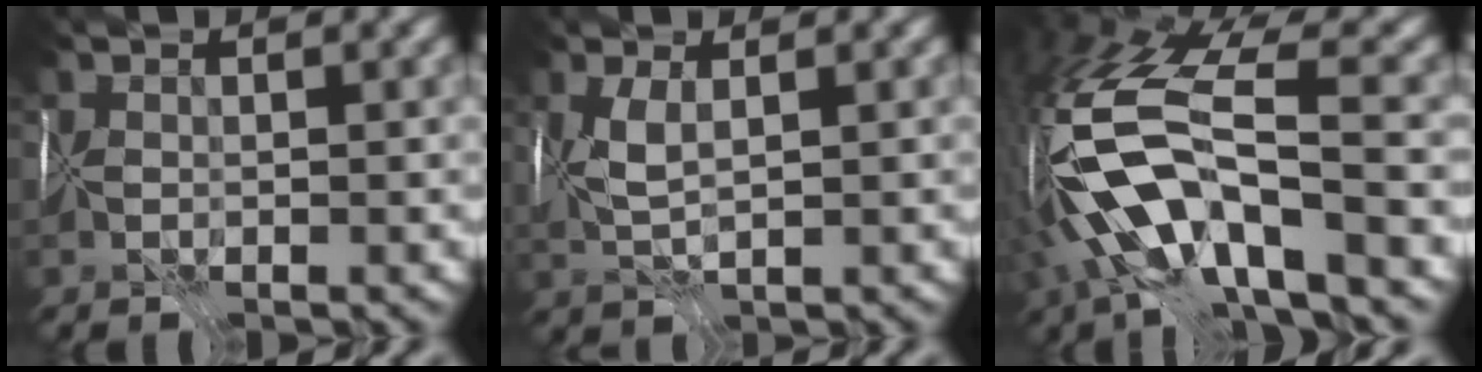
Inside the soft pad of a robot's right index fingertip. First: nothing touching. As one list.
[{"total": 1.8, "force": [1.0, 0.3, 1.5], "torque": [-0.042, 0.008, 0.024]}, {"total": 11.0, "force": [-3.0, 4.0, 9.8], "torque": [-0.198, 0.018, -0.058]}]